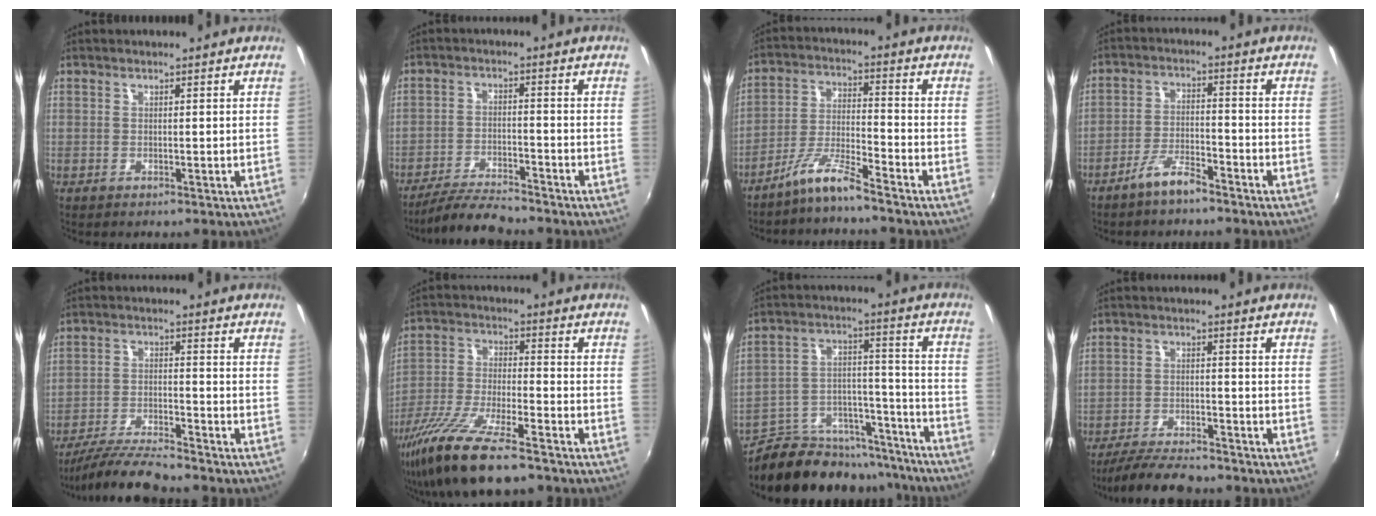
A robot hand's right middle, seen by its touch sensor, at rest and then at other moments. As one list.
[{"total": 8.1, "force": [-7.5, 0.5, 3.0], "torque": [-0.077, -0.007, -0.136]}, {"total": 6.3, "force": [-5.5, -0.6, 3.0], "torque": [-0.067, 0.012, -0.108]}, {"total": 5.4, "force": [-4.4, 1.0, 3.0], "torque": [-0.067, 0.003, -0.081]}, {"total": 9.9, "force": [-9.0, 0.3, 4.0], "torque": [-0.094, -0.012, -0.166]}, {"total": 16.5, "force": [-12.0, 3.3, 10.9], "torque": [-0.222, -0.042, -0.222]}, {"total": 17.2, "force": [-15.6, 6.5, 3.6], "torque": [-0.063, 0.052, -0.225]}, {"total": 9.8, "force": [-8.8, 1.8, 4.0], "torque": [-0.102, -0.013, -0.146]}]